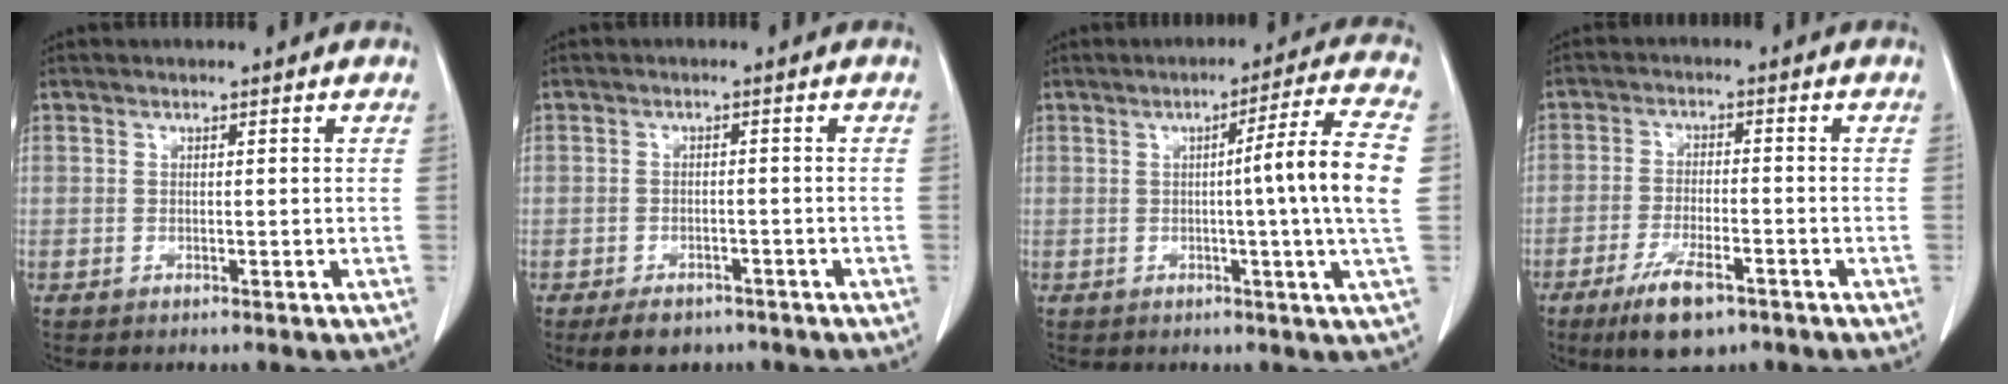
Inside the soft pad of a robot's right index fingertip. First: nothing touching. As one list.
[{"total": 5.3, "force": [-3.9, 2.9, 2.0], "torque": [-0.027, 0.000, -0.054]}, {"total": 10.8, "force": [0.0, -2.1, 10.5], "torque": [-0.146, -0.003, -0.002]}, {"total": 8.2, "force": [-5.2, 2.3, 5.9], "torque": [-0.112, -0.012, -0.084]}]